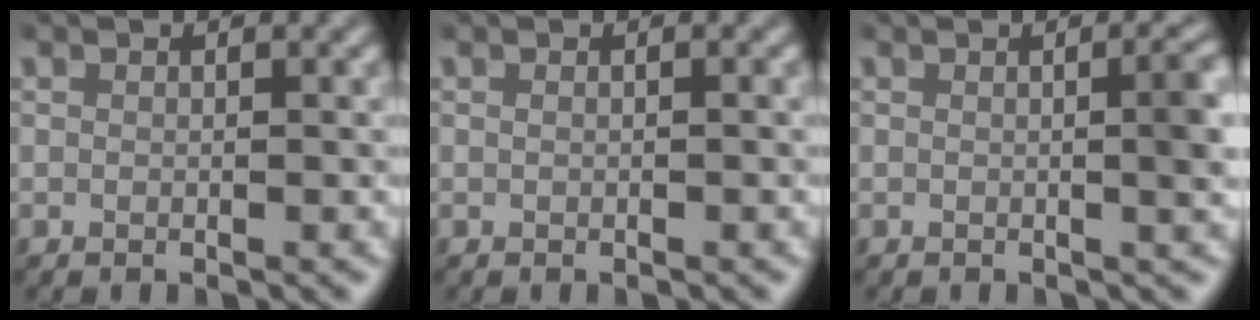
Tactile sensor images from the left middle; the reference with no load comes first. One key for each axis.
{"total": 0.0}
{"total": 3.2, "fx": 0.1, "fy": 0.8, "fz": 3.1, "tx": -0.034, "ty": 0.006, "tz": -0.004}